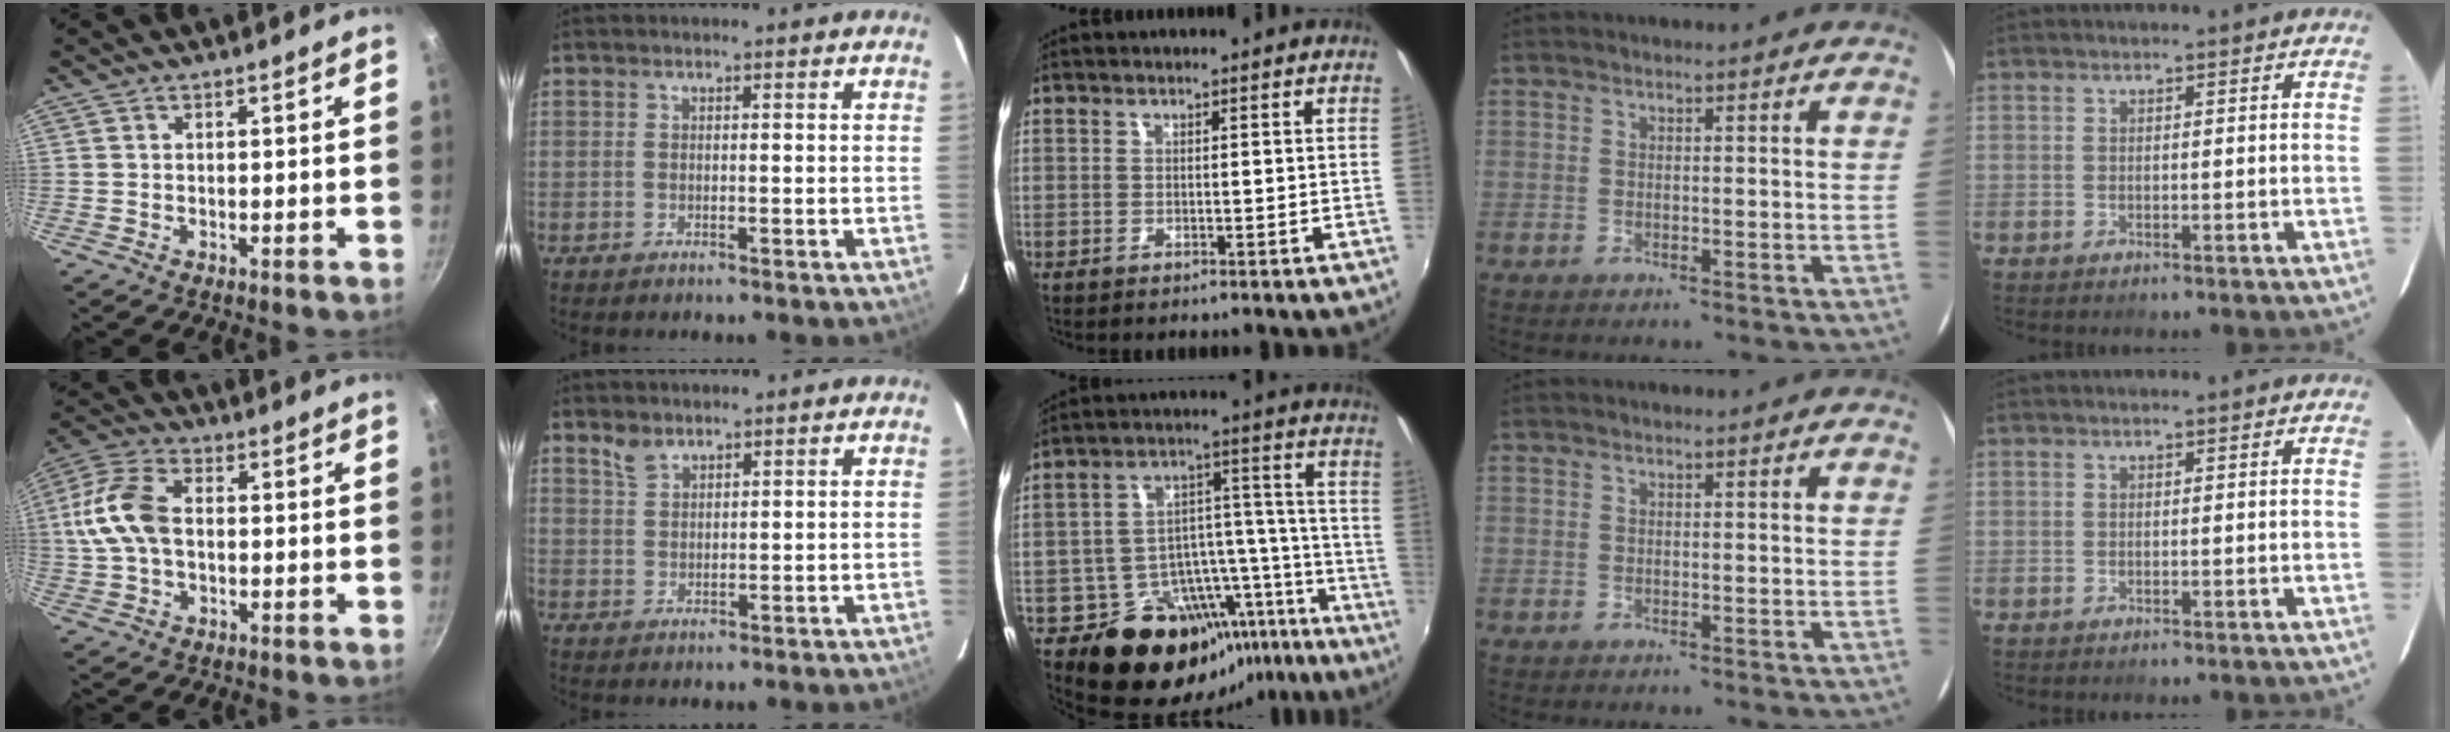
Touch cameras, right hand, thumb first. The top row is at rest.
{"thumb": {"total": 11.7, "force": [0.2, 7.4, 9.1], "torque": [-0.185, 0.029, -0.009]}, "index": {"total": 2.9, "force": [2.3, 1.4, 1.1], "torque": [-0.021, 0.003, 0.047]}, "middle": {"total": 19.9, "force": [-15.4, 11.3, 5.8], "torque": [-0.106, 0.071, -0.201]}}